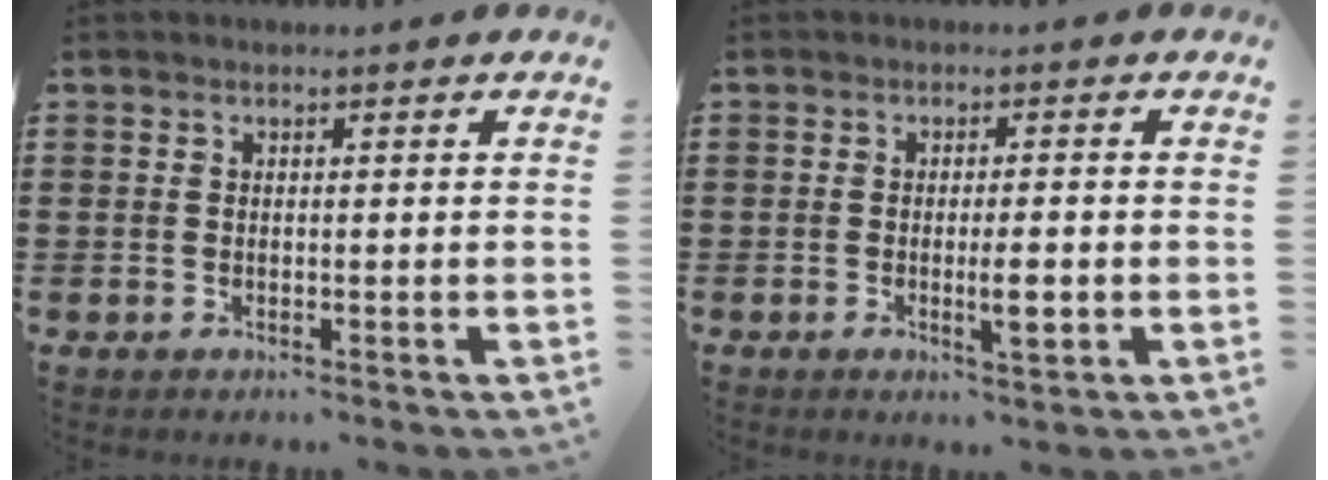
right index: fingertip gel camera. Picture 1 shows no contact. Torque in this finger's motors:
{"motor_torque": [0.51, -0.20, 0.27, 0.08]}